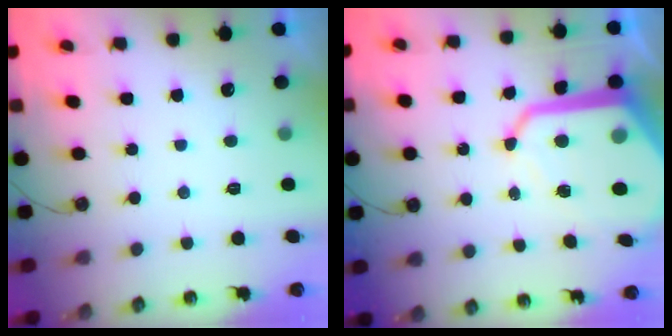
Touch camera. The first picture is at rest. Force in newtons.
{"total": 17.4, "press": 17.4, "slide": 1.5}